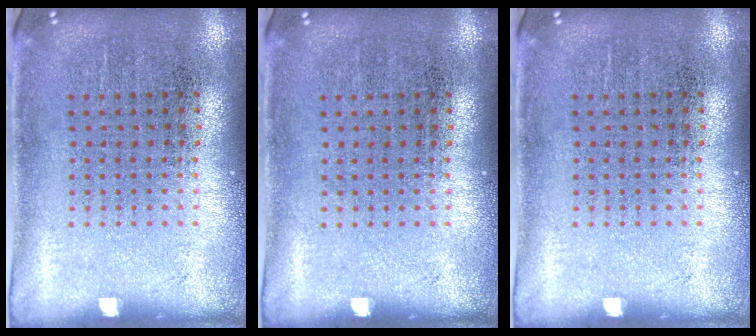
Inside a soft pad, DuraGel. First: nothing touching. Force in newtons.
{"total": 0.0}
{"total": 0.0}